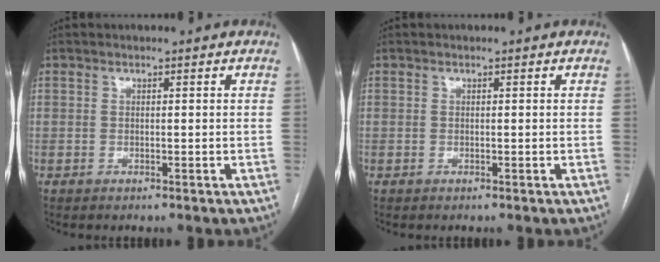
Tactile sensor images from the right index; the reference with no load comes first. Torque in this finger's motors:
{"motor_torque": [0.01, 0.01, 0.01, 0.00]}